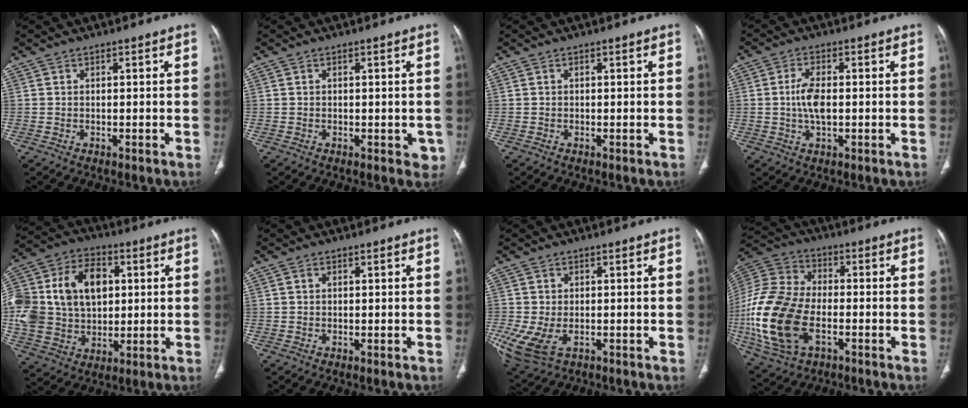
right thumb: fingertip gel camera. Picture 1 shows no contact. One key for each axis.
{"total": 2.3, "fx": -0.4, "fy": 1.5, "fz": 1.7, "tx": 0.000, "ty": 0.001, "tz": -0.003}
{"total": 0.0}
{"total": 5.3, "fx": -0.1, "fy": 2.5, "fz": 4.7, "tx": -0.099, "ty": 0.005, "tz": -0.004}
{"total": 26.3, "fx": 4.3, "fy": 18.9, "fz": 17.8, "tx": -0.383, "ty": 0.040, "tz": 0.091}
{"total": 0.5, "fx": 0.2, "fy": 0.4, "fz": 0.3, "tx": -0.006, "ty": 0.003, "tz": 0.004}
{"total": 9.6, "fx": -2.9, "fy": 6.0, "fz": 6.9, "tx": -0.169, "ty": -0.012, "tz": -0.042}
{"total": 21.7, "fx": -5.3, "fy": 12.9, "fz": 16.6, "tx": -0.376, "ty": 0.007, "tz": -0.096}